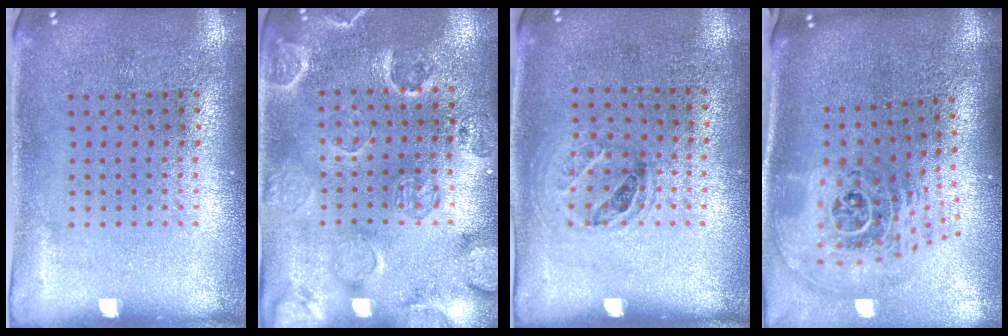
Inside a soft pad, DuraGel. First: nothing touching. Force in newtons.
{"total": 2.4, "press": 2.1, "slide": 1.1}
{"total": 1.0, "press": 0.7, "slide": 0.6}
{"total": 2.7, "press": 1.8, "slide": 2.0}